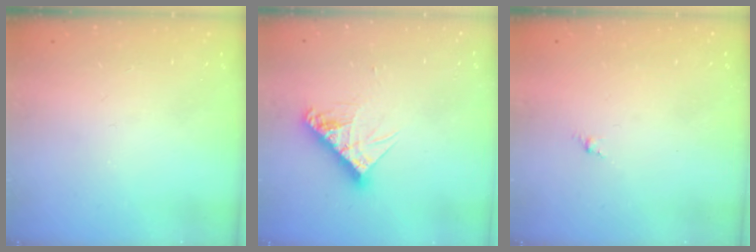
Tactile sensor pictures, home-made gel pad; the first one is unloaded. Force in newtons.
{"total": 10.8, "press": 10.8, "slide": 1.0}
{"total": 0.0}